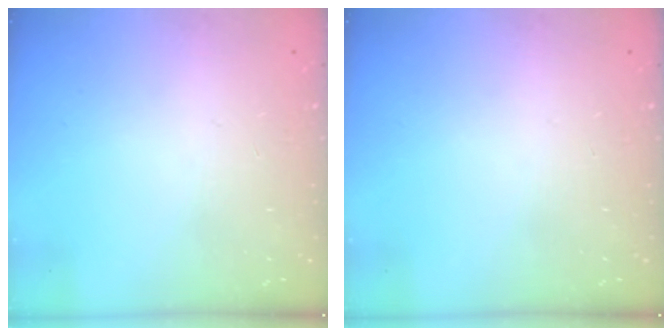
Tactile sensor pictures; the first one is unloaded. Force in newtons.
{"total": 0.0}